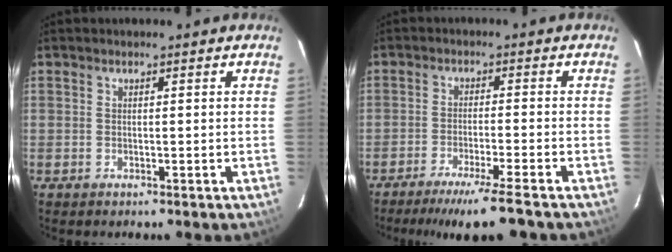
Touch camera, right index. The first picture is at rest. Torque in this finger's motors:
{"motor_torque": [1.03, -0.95, 0.29, 0.05]}